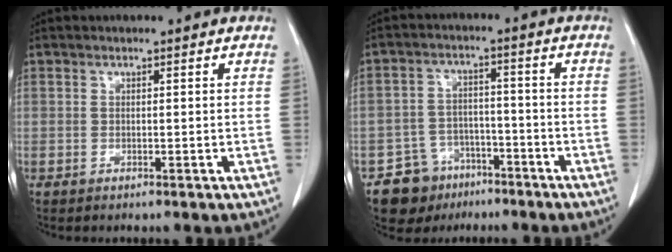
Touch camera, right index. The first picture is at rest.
{"total": 7.6, "force": [-5.1, 5.6, 0.7], "torque": [-0.009, 0.018, -0.078]}